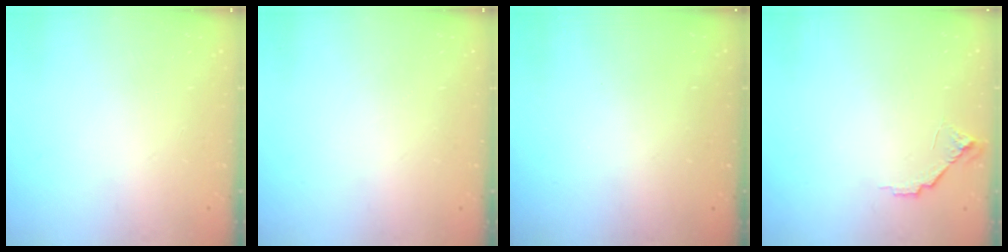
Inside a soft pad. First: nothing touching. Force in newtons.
{"total": 0.0}
{"total": 3.2, "press": 3.2, "slide": 0.1}
{"total": 7.2, "press": 7.2, "slide": 0.6}